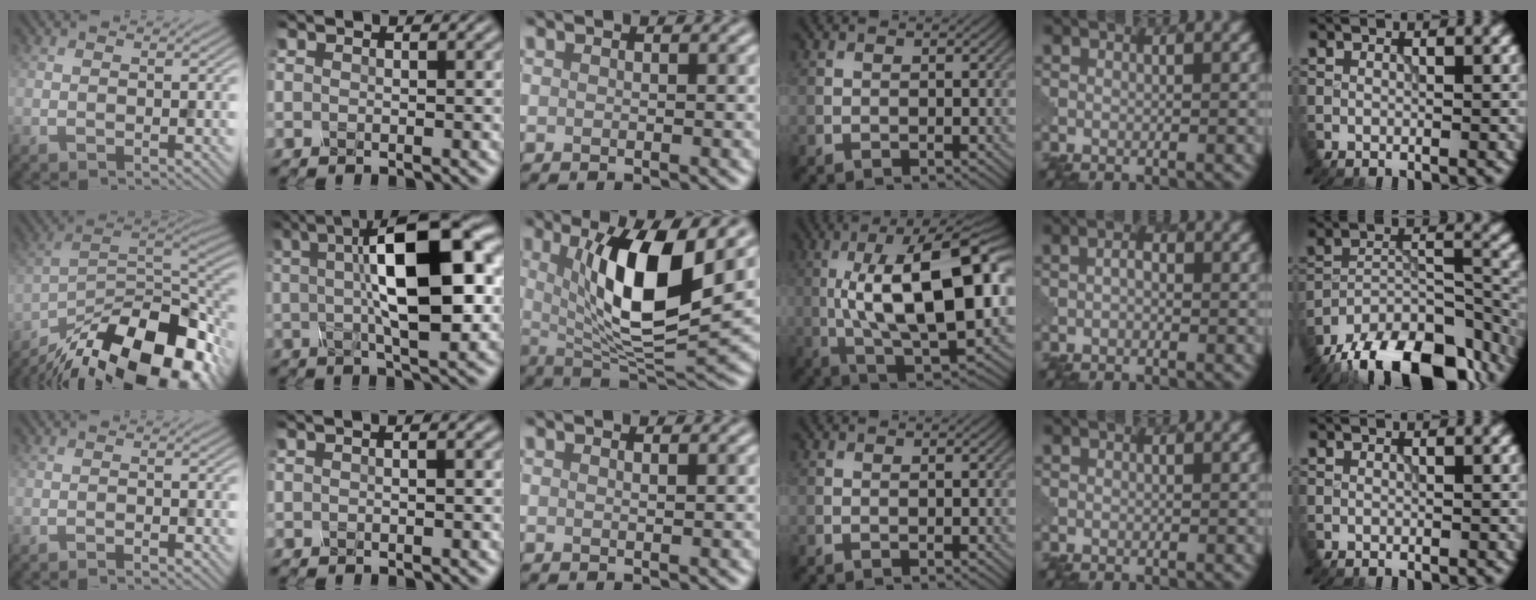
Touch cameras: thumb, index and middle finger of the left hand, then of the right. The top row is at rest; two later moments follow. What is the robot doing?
{"motion": "disassemble", "object": "glue stick"}